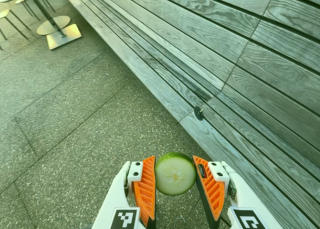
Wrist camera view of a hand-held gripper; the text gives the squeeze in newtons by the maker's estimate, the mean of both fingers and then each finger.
{"total": 12.0, "left": 12.5, "right": 11.4}